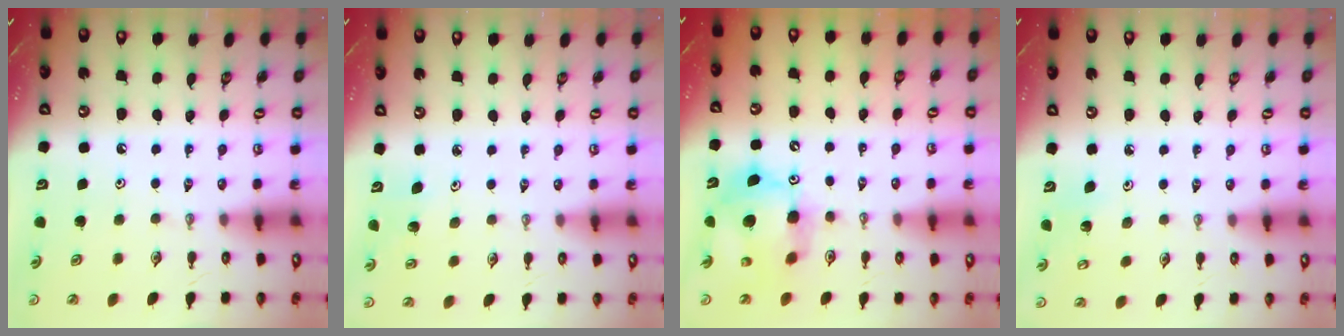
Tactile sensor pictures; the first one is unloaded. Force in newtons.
{"total": 2.8, "press": 2.6, "slide": 1.2}
{"total": 12.9, "press": 12.9, "slide": 1.0}
{"total": 3.1, "press": 3.0, "slide": 0.2}